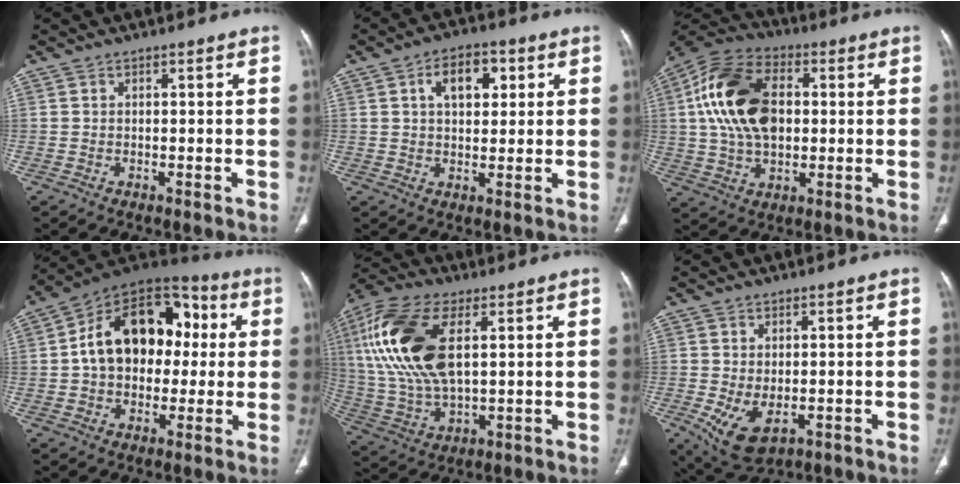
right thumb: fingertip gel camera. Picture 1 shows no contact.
{"total": 8.5, "force": [2.8, 5.1, 6.2], "torque": [-0.071, 0.003, 0.042]}
{"total": 18.6, "force": [2.5, 11.8, 14.2], "torque": [-0.258, 0.017, 0.044]}
{"total": 20.7, "force": [2.0, 14.3, 14.9], "torque": [-0.204, 0.035, 0.026]}
{"total": 20.5, "force": [5.2, 10.0, 17.0], "torque": [-0.368, -0.003, 0.099]}
{"total": 7.7, "force": [-1.9, 4.4, 6.0], "torque": [-0.111, -0.010, -0.016]}